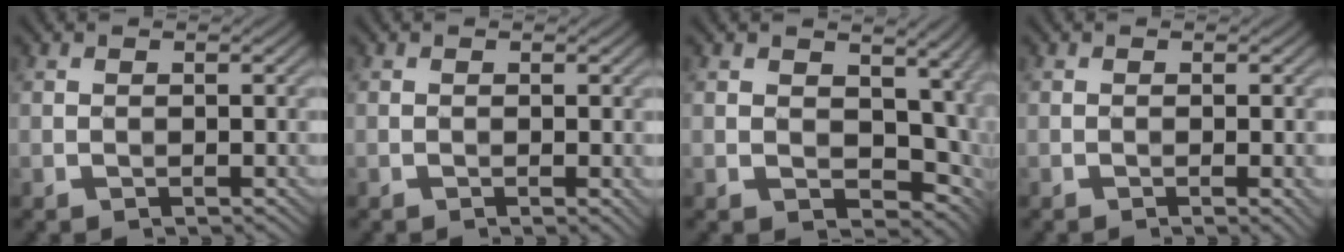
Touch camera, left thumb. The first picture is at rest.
{"total": 0.7, "force": [-0.1, 0.1, 0.7], "torque": [-0.011, -0.005, -0.003]}
{"total": 9.0, "force": [0.5, 6.0, 6.7], "torque": [-0.103, -0.015, 0.011]}
{"total": 1.3, "force": [-0.4, 0.2, 1.3], "torque": [-0.020, -0.003, -0.007]}